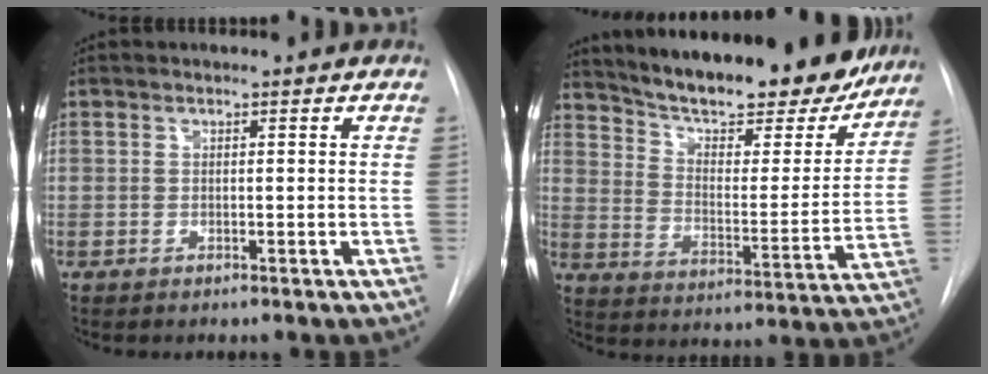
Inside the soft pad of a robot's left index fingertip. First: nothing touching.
{"total": 25.1, "force": [21.7, 5.9, 11.0], "torque": [-0.169, -0.026, 0.296]}